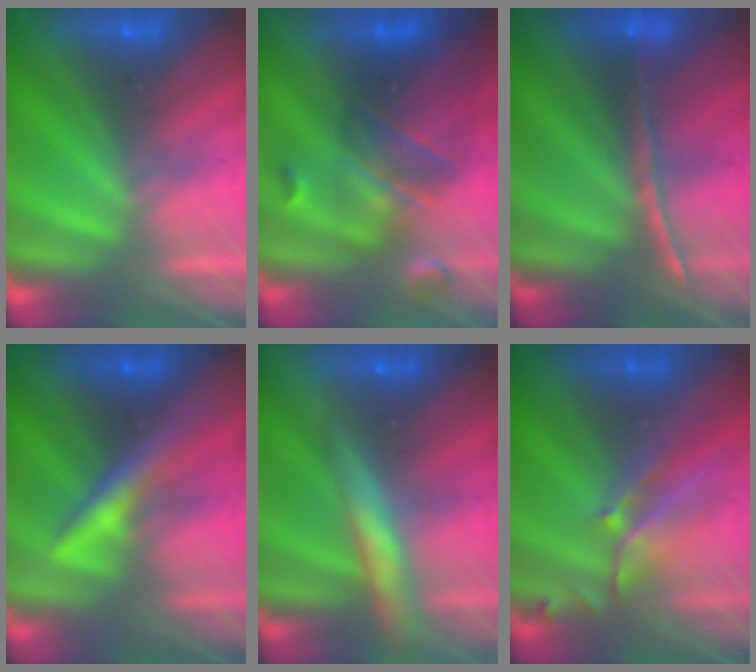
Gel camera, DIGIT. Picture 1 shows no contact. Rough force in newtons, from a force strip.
{"total": 5.7}
{"total": 1.6}
{"total": 3.0}
{"total": 9.4}
{"total": 2.8}